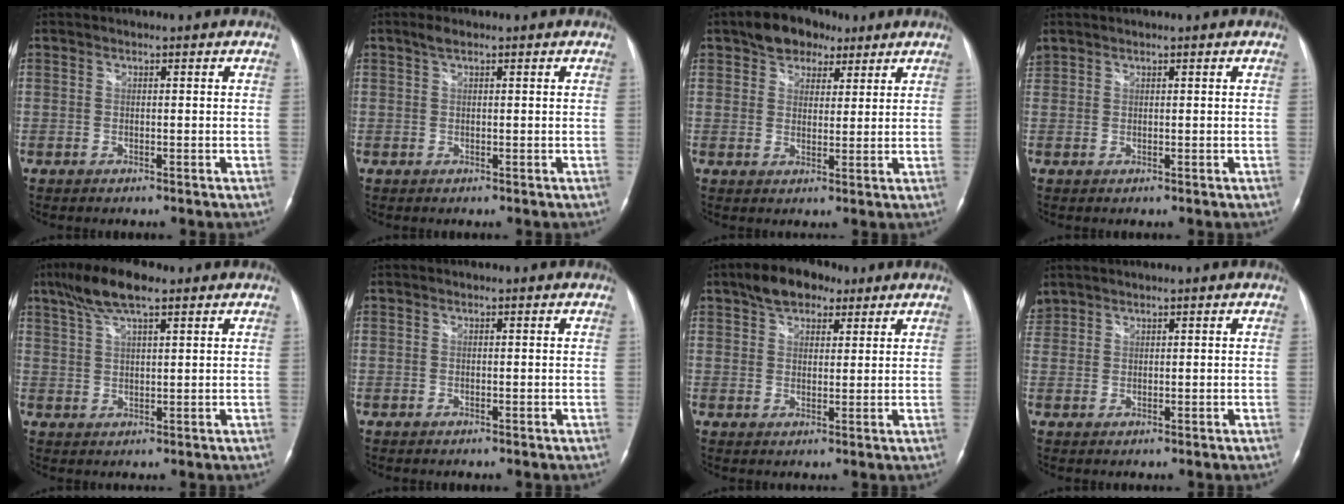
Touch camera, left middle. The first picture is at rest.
{"total": 1.4, "force": [1.0, 0.3, 1.0], "torque": [-0.025, 0.009, 0.018]}
{"total": 7.0, "force": [4.6, 4.3, 3.1], "torque": [-0.046, 0.020, 0.075]}
{"total": 1.2, "force": [1.0, 0.6, 0.1], "torque": [-0.007, 0.016, 0.023]}
{"total": 8.3, "force": [5.5, 1.6, 5.9], "torque": [-0.122, 0.022, 0.098]}
{"total": 0.0}
{"total": 7.6, "force": [5.0, 4.0, 4.1], "torque": [-0.071, 0.024, 0.083]}
{"total": 2.6, "force": [2.2, 1.4, 0.1], "torque": [-0.008, 0.015, 0.047]}